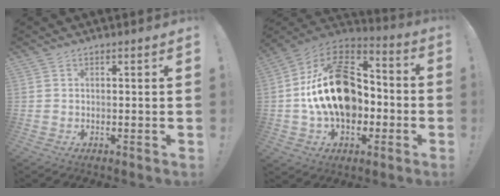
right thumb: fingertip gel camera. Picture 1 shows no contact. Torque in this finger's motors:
{"motor_torque": [2.51, 2.50, 0.27, 0.07, 0.42]}